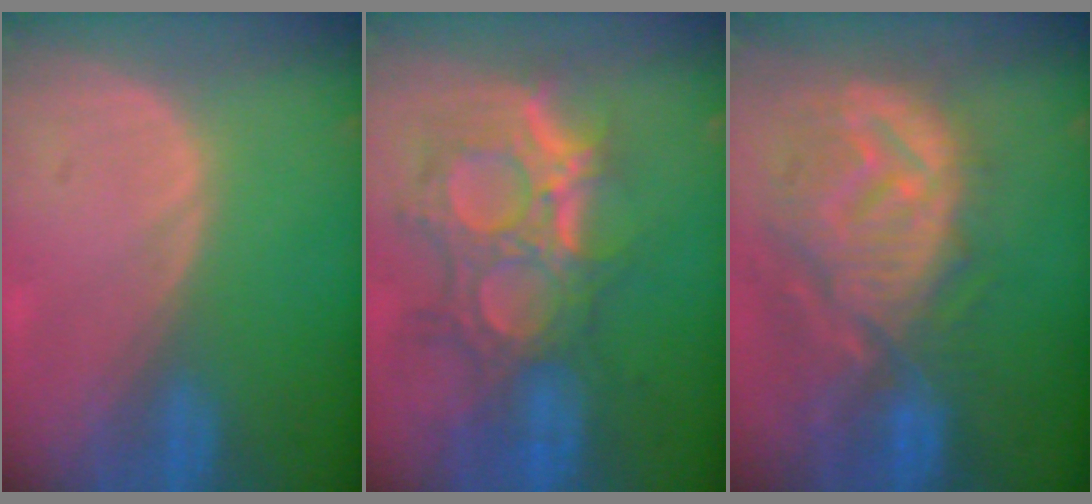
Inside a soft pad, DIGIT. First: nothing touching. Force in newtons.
{"total": 12.0, "press": 10.7, "slide": 5.3}
{"total": 12.7, "press": 11.3, "slide": 5.9}